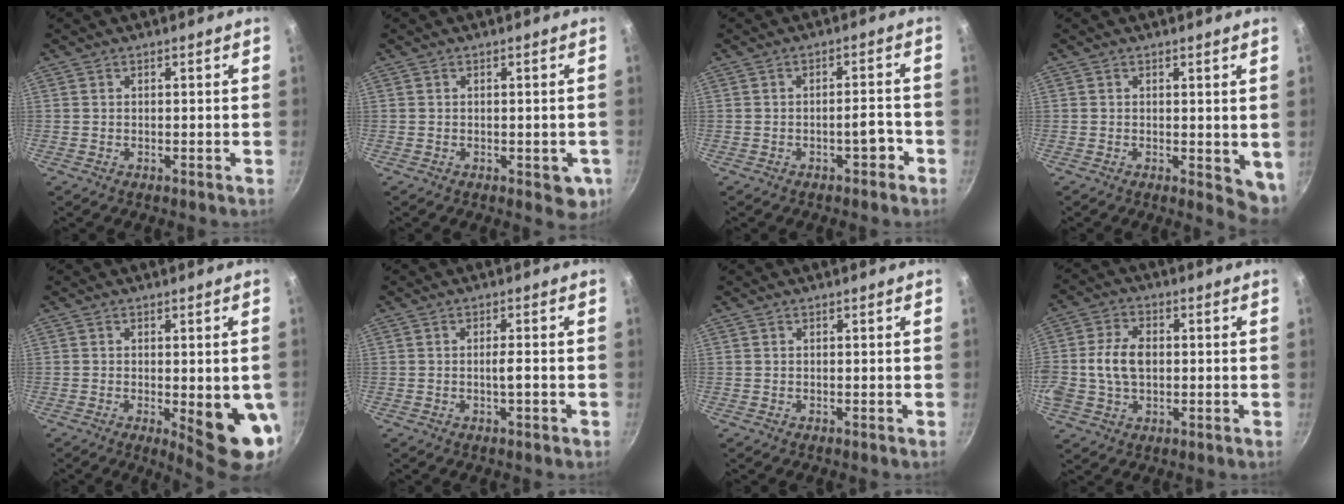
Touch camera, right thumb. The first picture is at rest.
{"total": 4.6, "force": [-1.2, 2.4, 3.7], "torque": [-0.029, -0.002, -0.012]}
{"total": 3.7, "force": [-2.0, 1.5, 2.7], "torque": [-0.016, 0.028, -0.023]}
{"total": 4.8, "force": [0.3, 2.5, 4.2], "torque": [-0.044, -0.006, 0.006]}
{"total": 11.1, "force": [-1.9, 3.1, 10.5], "torque": [-0.112, -0.013, -0.015]}
{"total": 2.4, "force": [-0.7, 0.2, 2.2], "torque": [-0.039, 0.006, -0.013]}
{"total": 0.0}
{"total": 9.7, "force": [-0.1, 6.6, 7.1], "torque": [-0.135, 0.021, -0.009]}